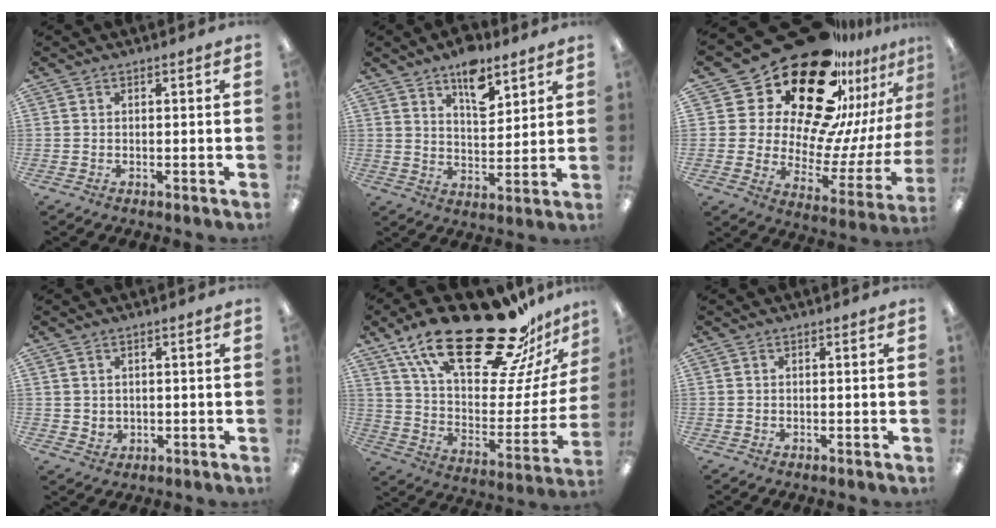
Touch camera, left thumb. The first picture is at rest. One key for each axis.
{"total": 9.8, "fx": 6.7, "fy": 4.6, "fz": 5.4, "tx": -0.069, "ty": -0.037, "tz": 0.113}
{"total": 29.4, "fx": 19.8, "fy": 14.4, "fz": 16.4, "tx": -0.291, "ty": -0.152, "tz": 0.355}
{"total": 2.5, "fx": 1.3, "fy": 2.1, "fz": 0.2, "tx": -0.002, "ty": -0.005, "tz": 0.023}
{"total": 30.0, "fx": 20.3, "fy": 10.6, "fz": 19.5, "tx": -0.305, "ty": -0.128, "tz": 0.345}
{"total": 0.0}